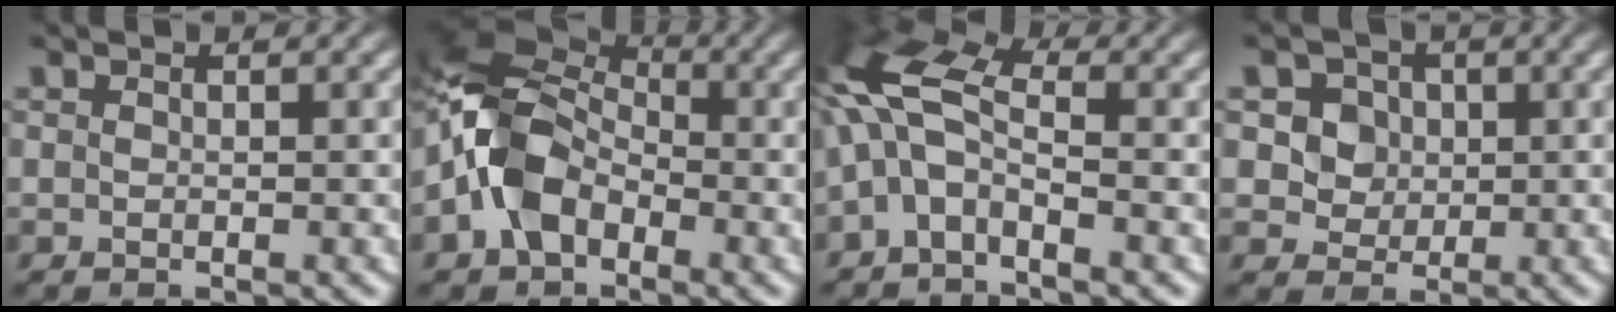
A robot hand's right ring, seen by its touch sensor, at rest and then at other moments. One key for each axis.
{"total": 8.3, "fx": 0.6, "fy": 6.3, "fz": 5.5, "tx": -0.133, "ty": -0.006, "tz": 0.010}
{"total": 7.6, "fx": -0.1, "fy": 5.8, "fz": 4.9, "tx": -0.122, "ty": -0.015, "tz": -0.006}
{"total": 7.7, "fx": 1.5, "fy": 7.0, "fz": 2.9, "tx": -0.066, "ty": -0.015, "tz": 0.024}